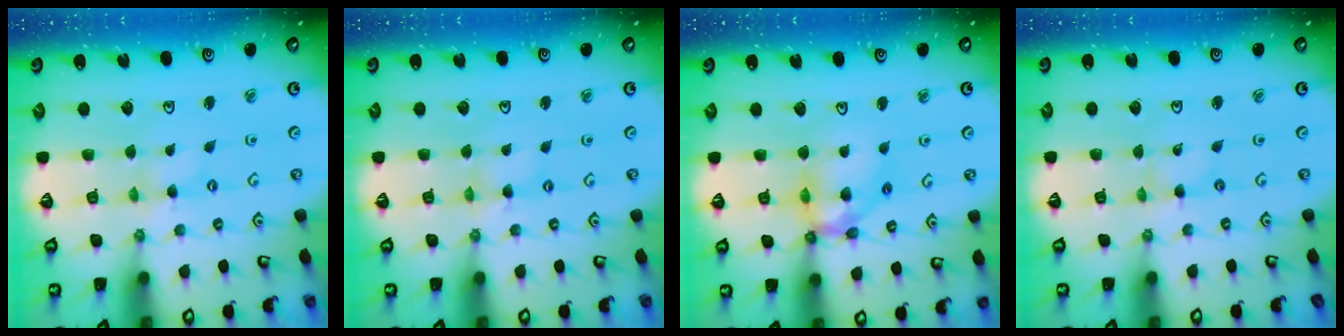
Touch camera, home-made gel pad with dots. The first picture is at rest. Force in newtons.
{"total": 0.9, "press": 0.8, "slide": 0.2}
{"total": 13.5, "press": 13.5, "slide": 1.2}
{"total": 0.0}